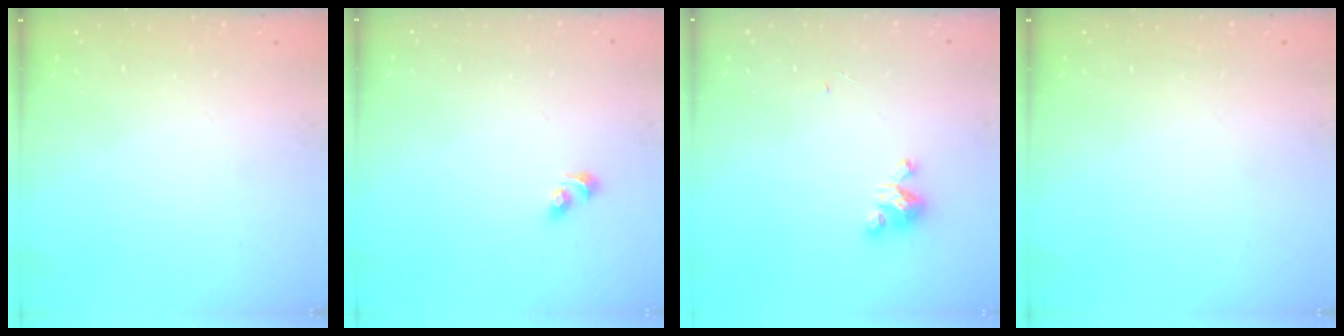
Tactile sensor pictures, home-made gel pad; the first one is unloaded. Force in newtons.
{"total": 3.5, "press": 3.0, "slide": 1.8}
{"total": 3.6, "press": 3.6, "slide": 0.3}
{"total": 0.0}